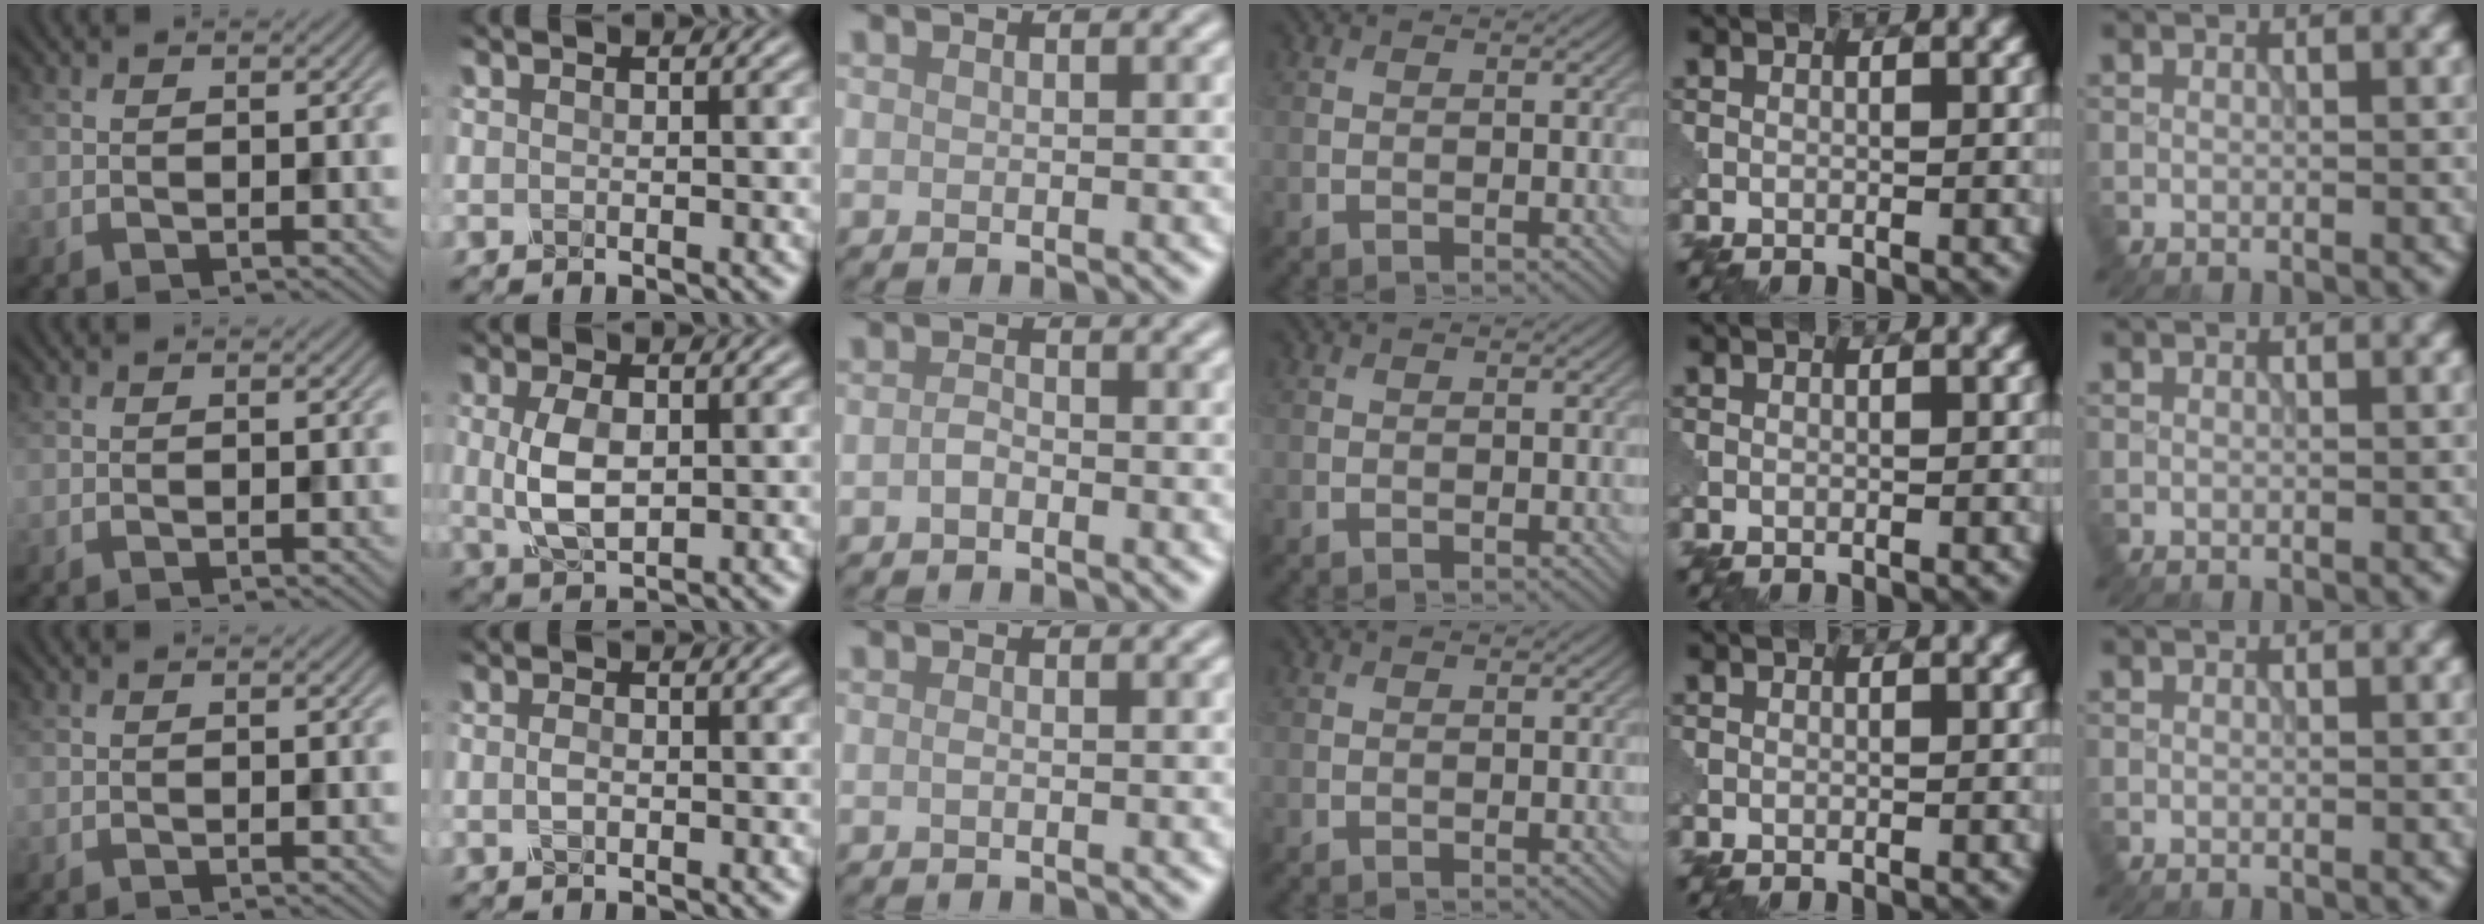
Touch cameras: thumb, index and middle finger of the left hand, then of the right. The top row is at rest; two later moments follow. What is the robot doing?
{"motion": "close", "object": "eyeshadow palette"}